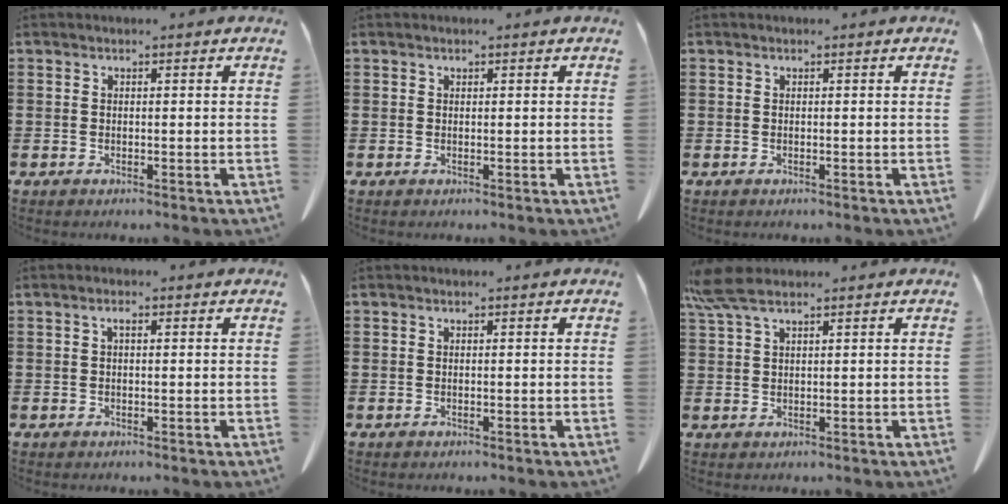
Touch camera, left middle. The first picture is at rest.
{"total": 0.0}
{"total": 0.0}
{"total": 1.3, "force": [0.2, 0.4, 1.2], "torque": [-0.025, 0.002, 0.003]}
{"total": 0.0}
{"total": 5.1, "force": [3.3, 1.4, 3.7], "torque": [-0.095, -0.005, 0.057]}